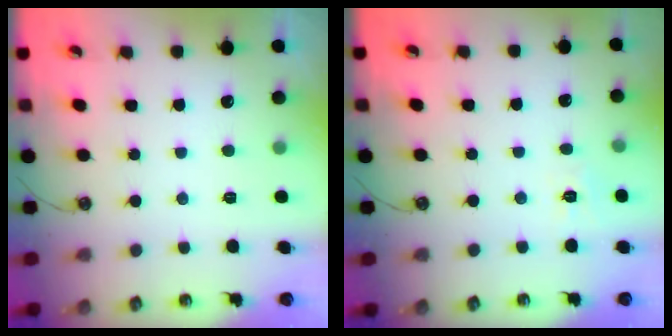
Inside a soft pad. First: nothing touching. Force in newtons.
{"total": 2.8, "press": 2.8, "slide": 0.5}